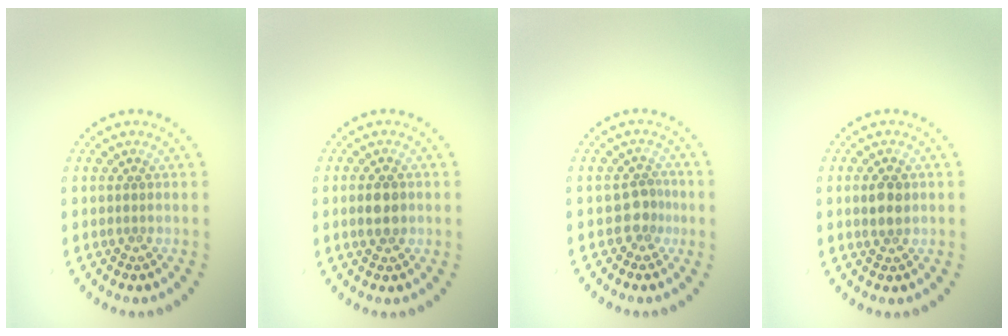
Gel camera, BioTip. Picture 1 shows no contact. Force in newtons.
{"total": 2.7, "press": 2.7, "slide": 0.0}
{"total": 2.1, "press": 1.6, "slide": 1.4}
{"total": 2.0, "press": 1.9, "slide": 0.4}